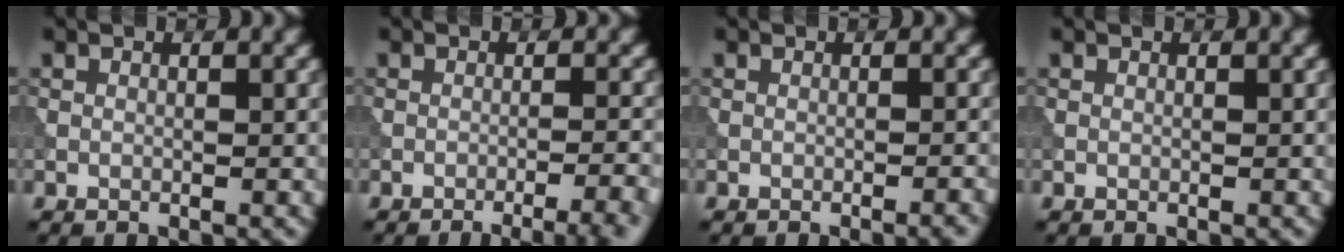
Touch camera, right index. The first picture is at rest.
{"total": 5.5, "force": [-3.5, 1.5, 3.9], "torque": [-0.037, 0.007, -0.043]}
{"total": 1.2, "force": [-0.6, 0.4, 1.0], "torque": [-0.004, 0.003, -0.011]}
{"total": 0.0}